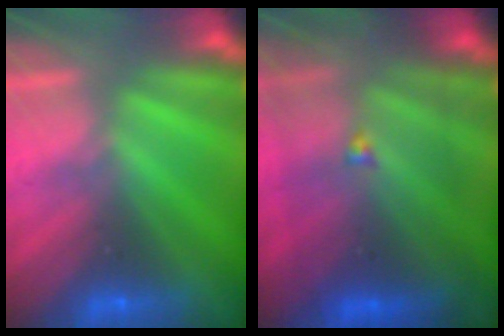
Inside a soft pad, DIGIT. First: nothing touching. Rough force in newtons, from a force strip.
{"total": 8.9}